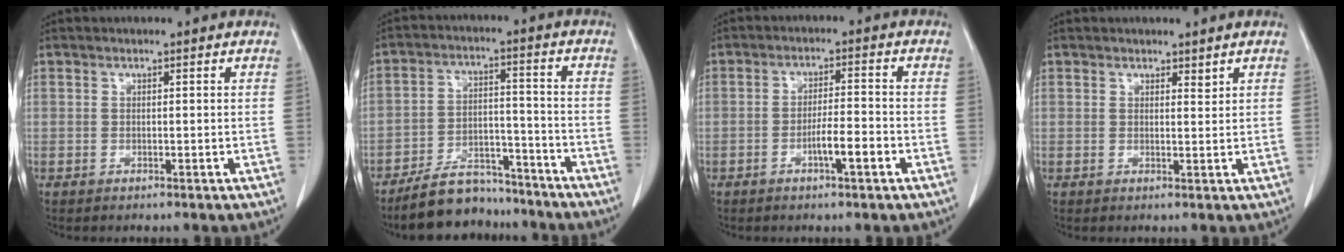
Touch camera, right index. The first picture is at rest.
{"total": 11.1, "force": [-9.7, 4.4, 3.1], "torque": [-0.050, 0.025, -0.162]}
{"total": 5.3, "force": [-2.3, 0.9, 4.7], "torque": [-0.084, 0.005, -0.037]}
{"total": 1.5, "force": [1.2, 0.9, 0.5], "torque": [-0.007, -0.001, 0.019]}